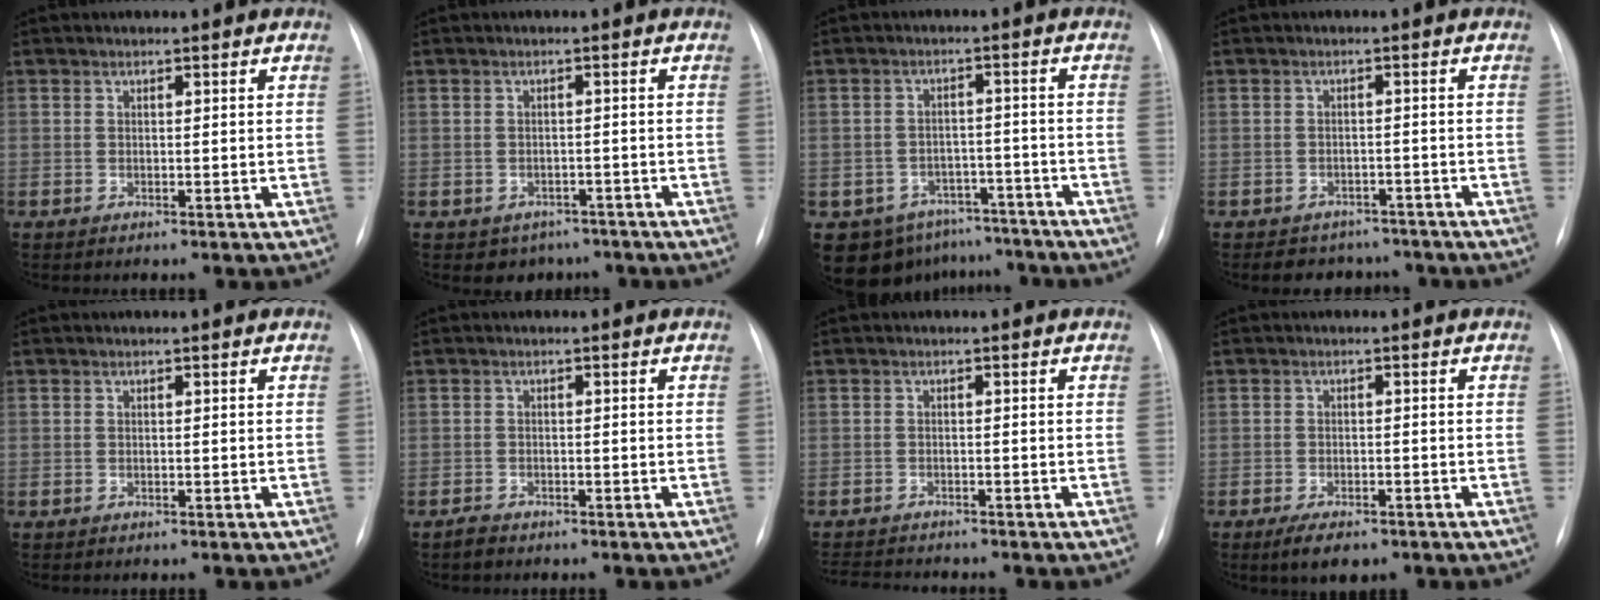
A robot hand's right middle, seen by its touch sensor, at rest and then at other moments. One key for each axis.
{"total": 4.1, "fx": -2.8, "fy": 2.9, "fz": 0.4, "tx": 0.000, "ty": 0.014, "tz": -0.033}
{"total": 11.0, "fx": -8.2, "fy": 7.0, "fz": 2.1, "tx": -0.029, "ty": 0.025, "tz": -0.102}
{"total": 5.8, "fx": -4.9, "fy": 3.1, "fz": 0.3, "tx": 0.005, "ty": 0.014, "tz": -0.060}
{"total": 0.0}
{"total": 1.4, "fx": -1.2, "fy": 0.6, "fz": 0.3, "tx": -0.013, "ty": -0.002, "tz": -0.021}
{"total": 5.3, "fx": -5.1, "fy": 0.5, "fz": 1.2, "tx": -0.019, "ty": -0.011, "tz": -0.081}
{"total": 4.6, "fx": -3.2, "fy": 1.7, "fz": 2.8, "tx": -0.050, "ty": -0.006, "tz": -0.045}